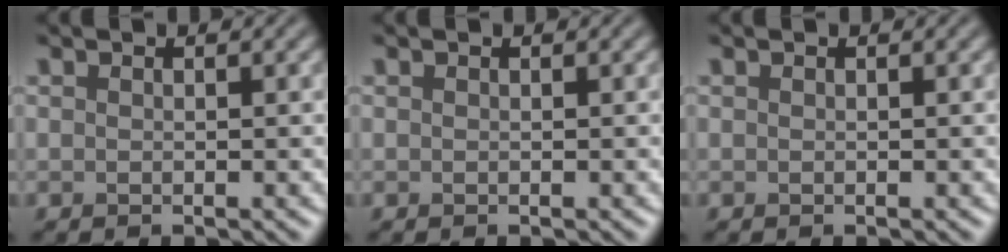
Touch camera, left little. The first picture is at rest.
{"total": 0.0}
{"total": 0.0}